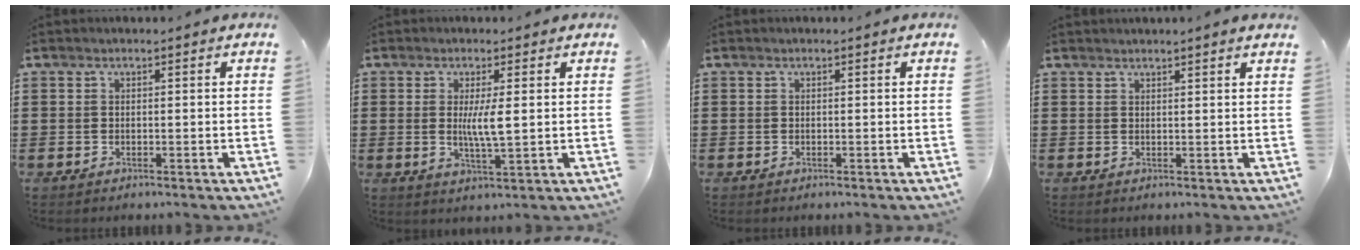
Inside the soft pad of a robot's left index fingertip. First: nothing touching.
{"total": 4.7, "force": [0.7, 0.6, 4.6], "torque": [-0.087, -0.001, 0.010]}
{"total": 0.0}
{"total": 1.4, "force": [1.3, -0.2, 0.3], "torque": [-0.006, -0.003, 0.026]}